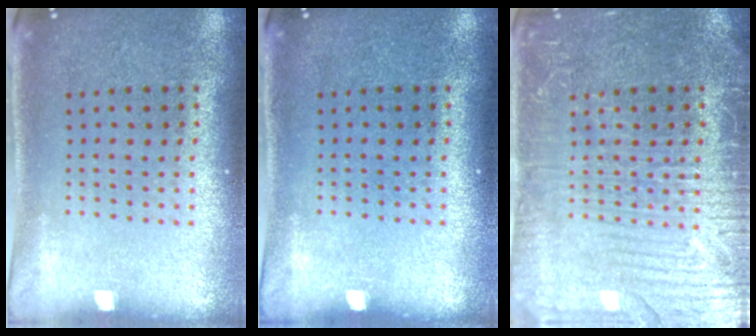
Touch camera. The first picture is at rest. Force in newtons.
{"total": 0.0}
{"total": 3.9, "press": 3.8, "slide": 0.7}